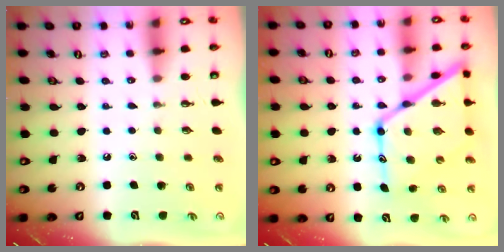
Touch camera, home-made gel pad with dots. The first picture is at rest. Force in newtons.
{"total": 20.1, "press": 20.0, "slide": 1.9}